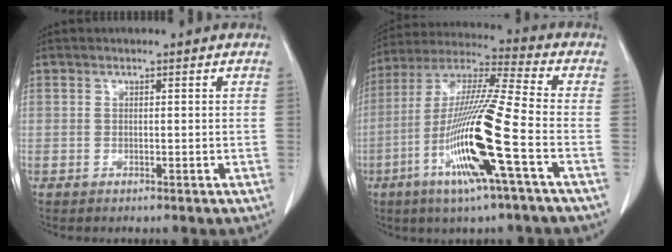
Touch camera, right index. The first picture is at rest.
{"total": 17.7, "force": [-6.0, -0.3, 16.7], "torque": [-0.339, -0.019, -0.122]}